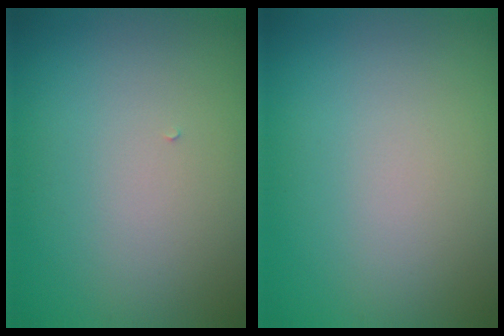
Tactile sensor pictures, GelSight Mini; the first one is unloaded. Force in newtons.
{"total": 0.0}